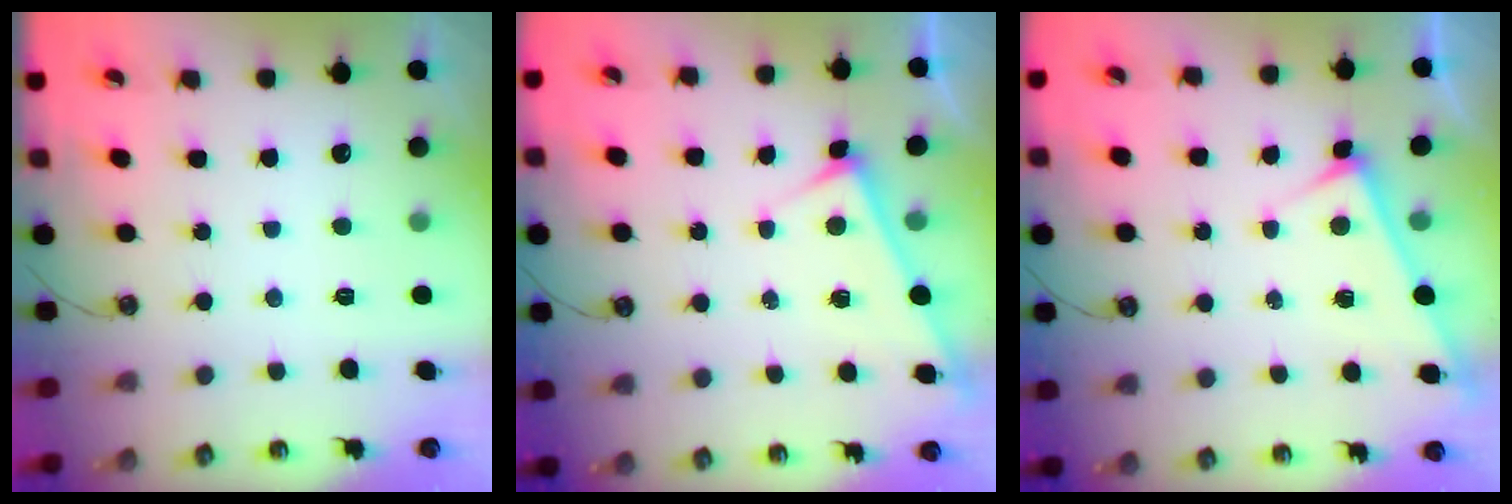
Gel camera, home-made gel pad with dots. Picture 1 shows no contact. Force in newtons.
{"total": 5.2, "press": 5.2, "slide": 0.3}
{"total": 5.2, "press": 5.2, "slide": 0.3}